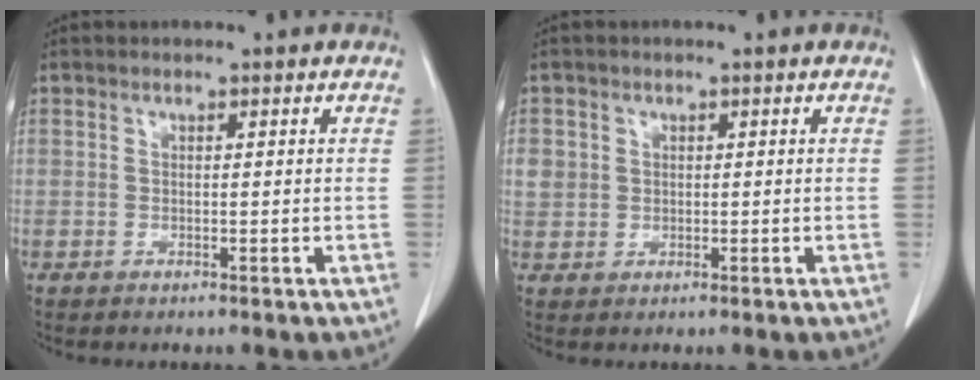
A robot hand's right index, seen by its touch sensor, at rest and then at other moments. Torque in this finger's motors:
{"motor_torque": [0.35, 0.04, 0.10, 0.04]}